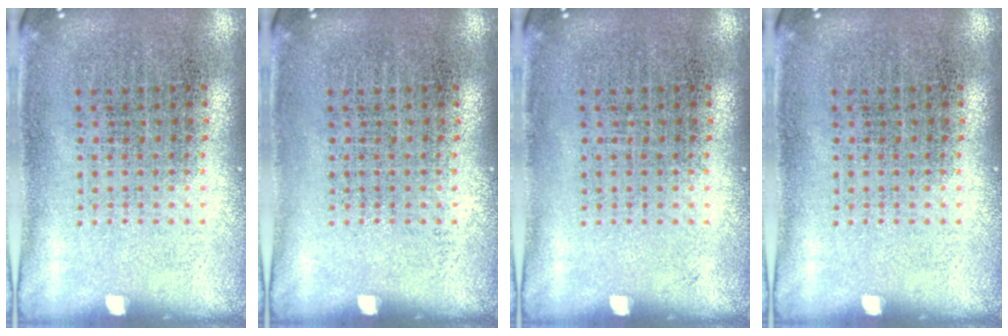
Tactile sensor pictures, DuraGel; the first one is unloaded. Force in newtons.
{"total": 0.0}
{"total": 0.0}
{"total": 0.0}